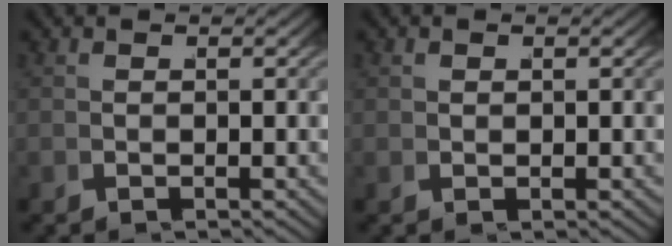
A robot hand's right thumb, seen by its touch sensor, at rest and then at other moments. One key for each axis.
{"total": 0.7, "fx": 0.2, "fy": 0.5, "fz": 0.5, "tx": -0.009, "ty": -0.004, "tz": 0.009}